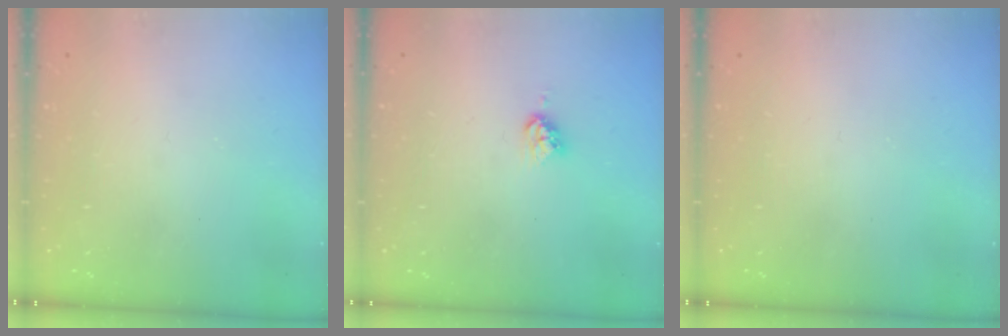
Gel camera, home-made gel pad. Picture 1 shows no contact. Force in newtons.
{"total": 4.4, "press": 4.3, "slide": 0.6}
{"total": 0.0}